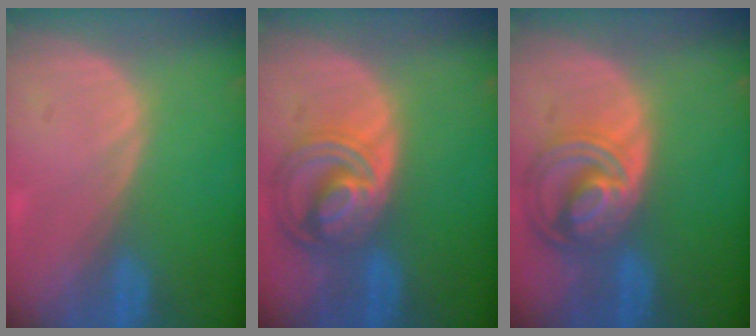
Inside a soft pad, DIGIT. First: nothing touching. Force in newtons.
{"total": 8.7, "press": 7.5, "slide": 4.4}
{"total": 8.7, "press": 7.5, "slide": 4.4}